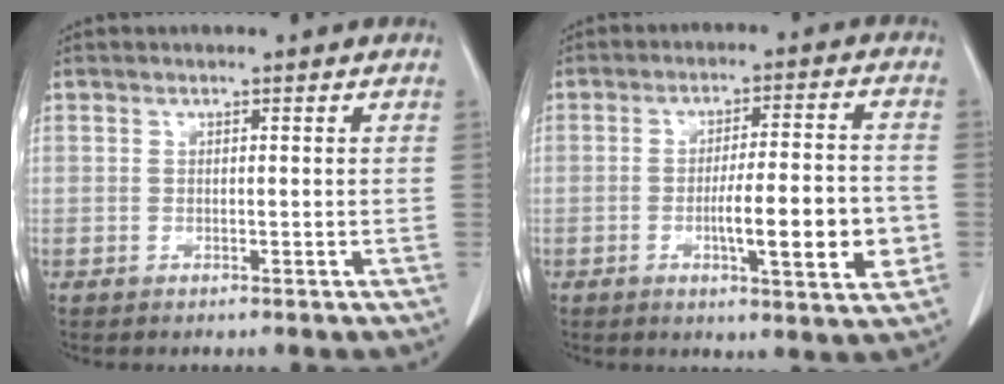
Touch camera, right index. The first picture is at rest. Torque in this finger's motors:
{"motor_torque": [1.56, -0.58, 0.83, 0.09]}